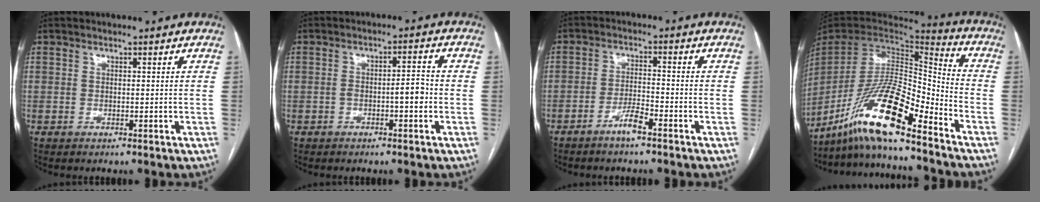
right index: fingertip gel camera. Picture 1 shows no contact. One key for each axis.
{"total": 3.7, "fx": -1.2, "fy": 0.9, "fz": 3.3, "tx": -0.050, "ty": 0.015, "tz": -0.017}
{"total": 3.7, "fx": -2.7, "fy": 0.2, "fz": 2.5, "tx": -0.046, "ty": 0.000, "tz": -0.053}
{"total": 16.9, "fx": -12.2, "fy": 1.6, "fz": 11.5, "tx": -0.227, "ty": -0.002, "tz": -0.227}